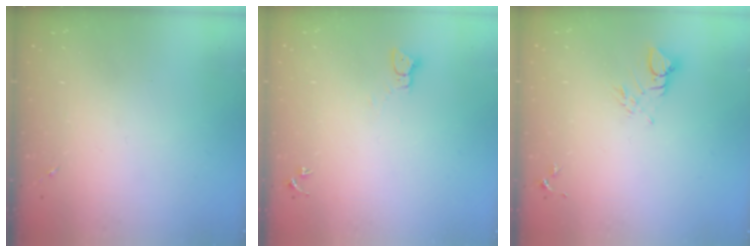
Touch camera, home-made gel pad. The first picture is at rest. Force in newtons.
{"total": 2.3, "press": 2.3, "slide": 0.3}
{"total": 4.8, "press": 4.8, "slide": 0.2}